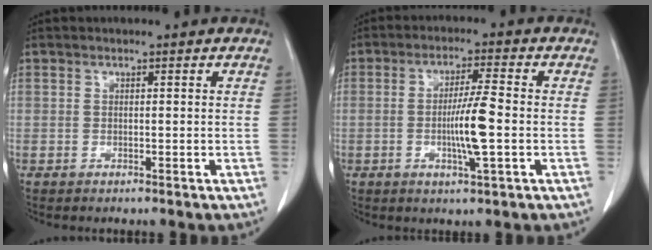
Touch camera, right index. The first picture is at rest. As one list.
[{"total": 7.0, "force": [-1.2, 0.1, 6.9], "torque": [-0.127, -0.007, -0.023]}]